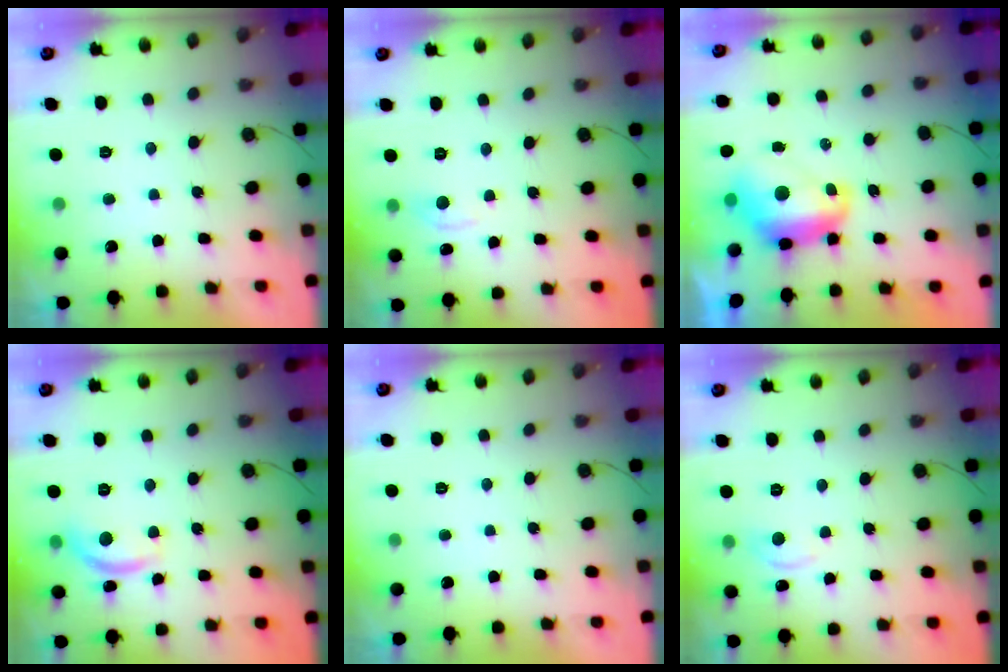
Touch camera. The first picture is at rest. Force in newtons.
{"total": 3.1, "press": 3.1, "slide": 0.5}
{"total": 9.2, "press": 9.2, "slide": 1.1}
{"total": 10.3, "press": 10.3, "slide": 0.4}
{"total": 0.0}
{"total": 2.9, "press": 2.8, "slide": 0.4}